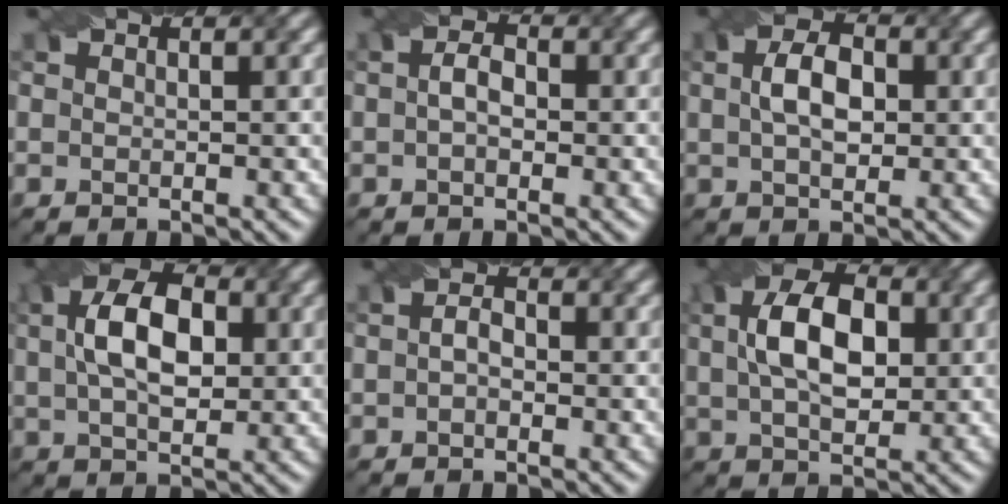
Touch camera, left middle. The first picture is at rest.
{"total": 2.2, "force": [0.0, 1.4, 1.7], "torque": [-0.033, 0.007, -0.004]}
{"total": 4.3, "force": [0.5, 2.6, 3.4], "torque": [-0.067, 0.006, 0.006]}
{"total": 7.3, "force": [1.4, 4.2, 5.8], "torque": [-0.108, 0.016, 0.020]}
{"total": 1.5, "force": [-0.1, 0.9, 1.1], "torque": [-0.022, 0.003, -0.006]}
{"total": 7.4, "force": [1.4, 4.3, 5.9], "torque": [-0.110, 0.014, 0.020]}